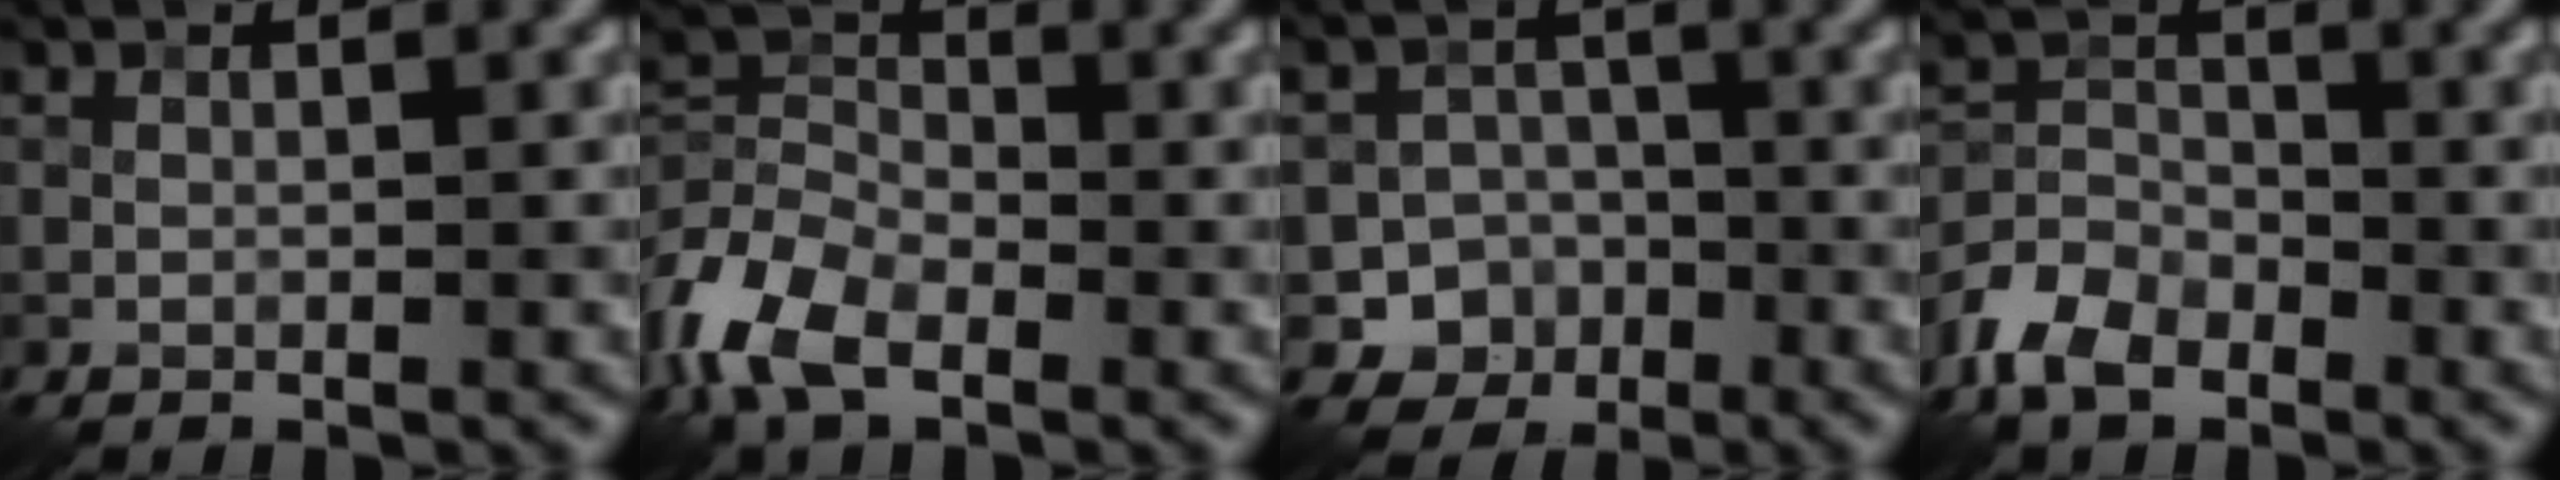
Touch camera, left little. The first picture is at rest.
{"total": 7.8, "force": [-4.2, 4.4, 4.9], "torque": [-0.115, -0.002, -0.097]}
{"total": 5.7, "force": [-2.7, 5.0, 0.8], "torque": [0.022, -0.007, -0.061]}
{"total": 5.5, "force": [-3.8, 3.1, 2.5], "torque": [-0.054, -0.001, -0.085]}